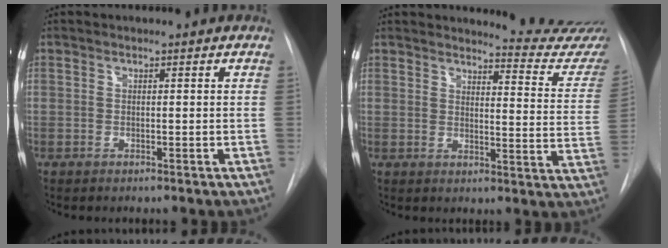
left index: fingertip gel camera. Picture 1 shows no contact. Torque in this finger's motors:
{"motor_torque": [0.97, -1.17, -0.06, -0.01]}